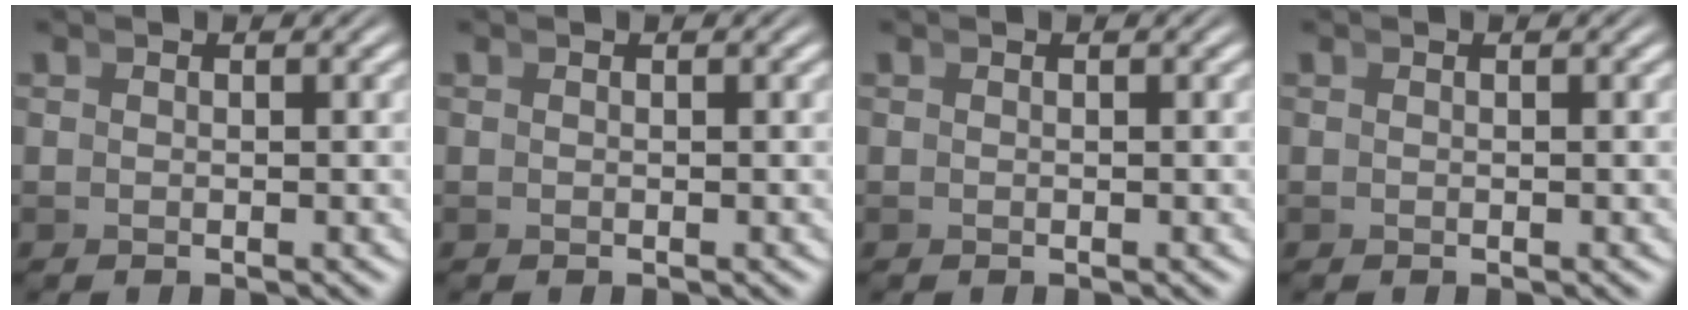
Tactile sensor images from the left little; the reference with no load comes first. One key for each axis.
{"total": 0.0}
{"total": 0.0}
{"total": 0.0}